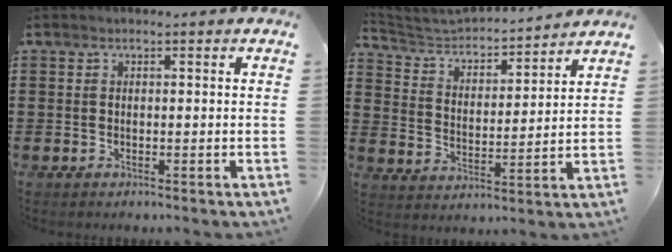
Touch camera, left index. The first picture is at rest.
{"total": 3.8, "force": [3.7, 0.8, 0.5], "torque": [-0.035, -0.029, 0.056]}